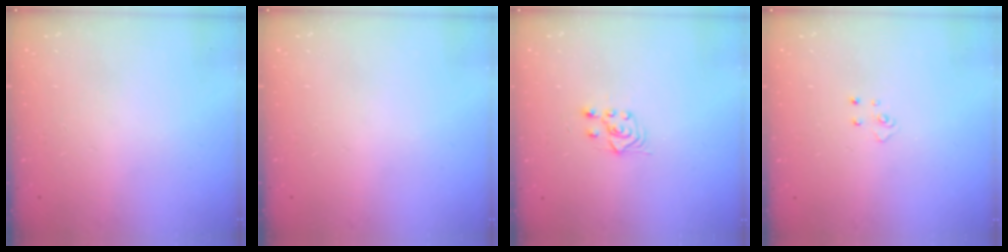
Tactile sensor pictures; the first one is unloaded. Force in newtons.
{"total": 0.0}
{"total": 3.9, "press": 3.8, "slide": 0.9}
{"total": 3.7, "press": 3.7, "slide": 0.3}